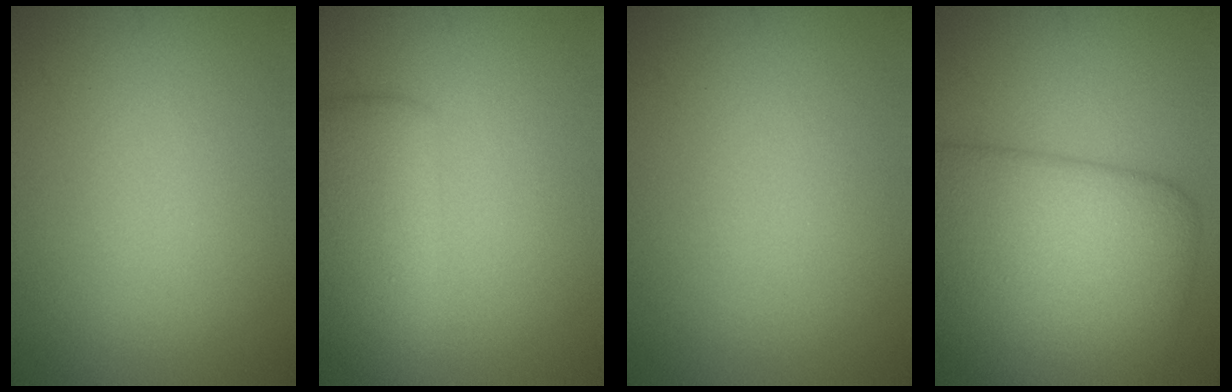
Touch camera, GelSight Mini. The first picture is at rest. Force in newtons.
{"total": 4.6, "press": 4.6, "slide": 0.2}
{"total": 0.0}
{"total": 9.6, "press": 9.6, "slide": 0.3}